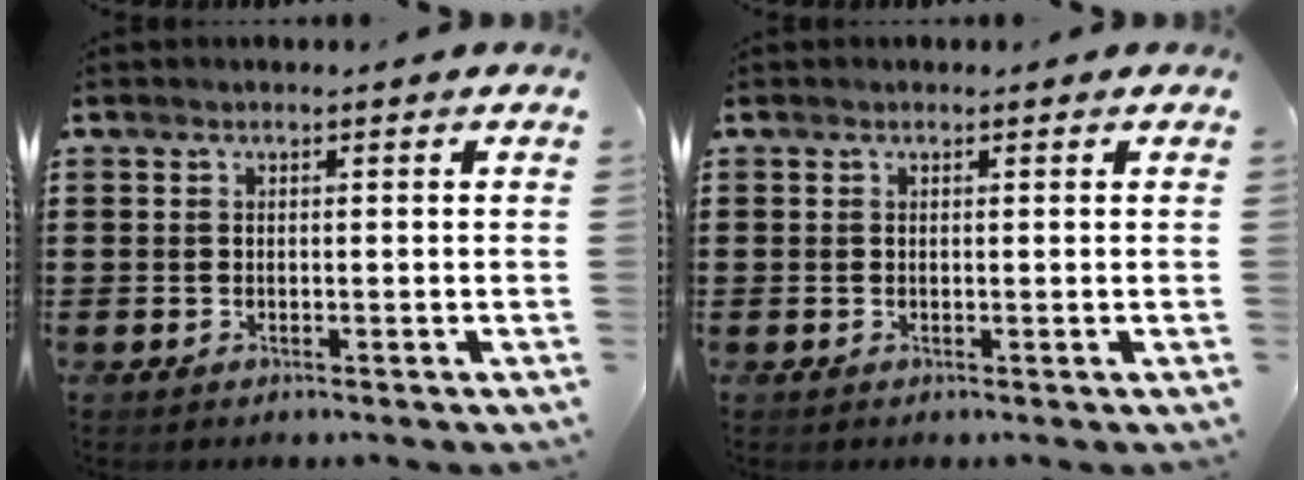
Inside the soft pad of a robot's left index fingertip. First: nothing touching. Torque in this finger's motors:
{"motor_torque": [0.91, -1.22, 0.18, 0.02]}